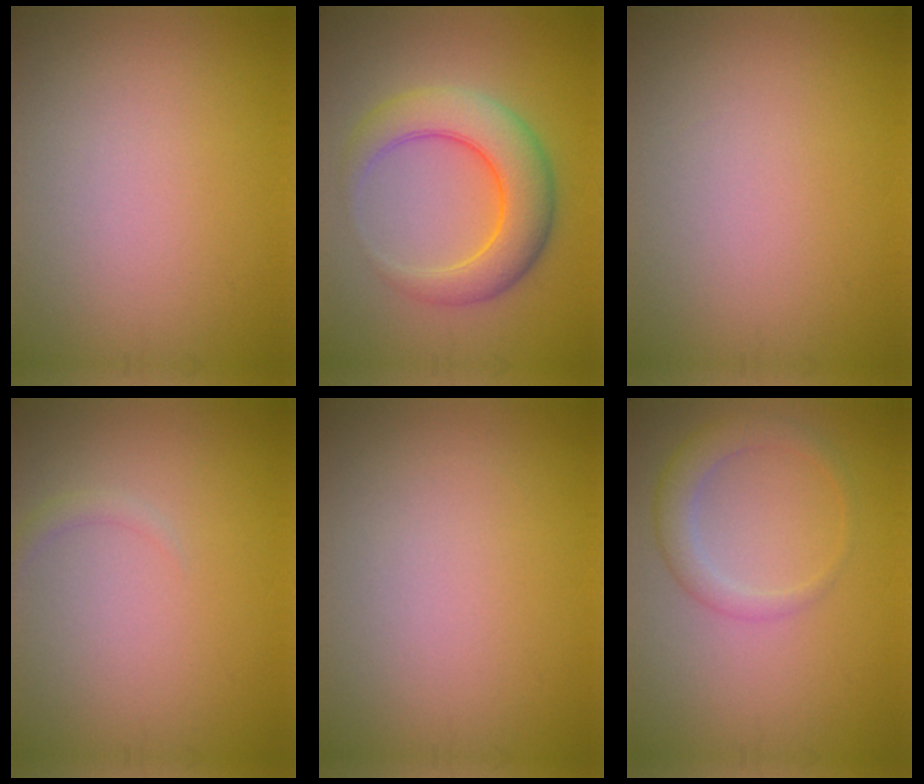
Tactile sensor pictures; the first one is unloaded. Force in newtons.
{"total": 6.3, "press": 6.3, "slide": 0.1}
{"total": 0.0}
{"total": 0.8, "press": 0.8, "slide": 0.1}
{"total": 0.0}
{"total": 2.8, "press": 2.8, "slide": 0.2}